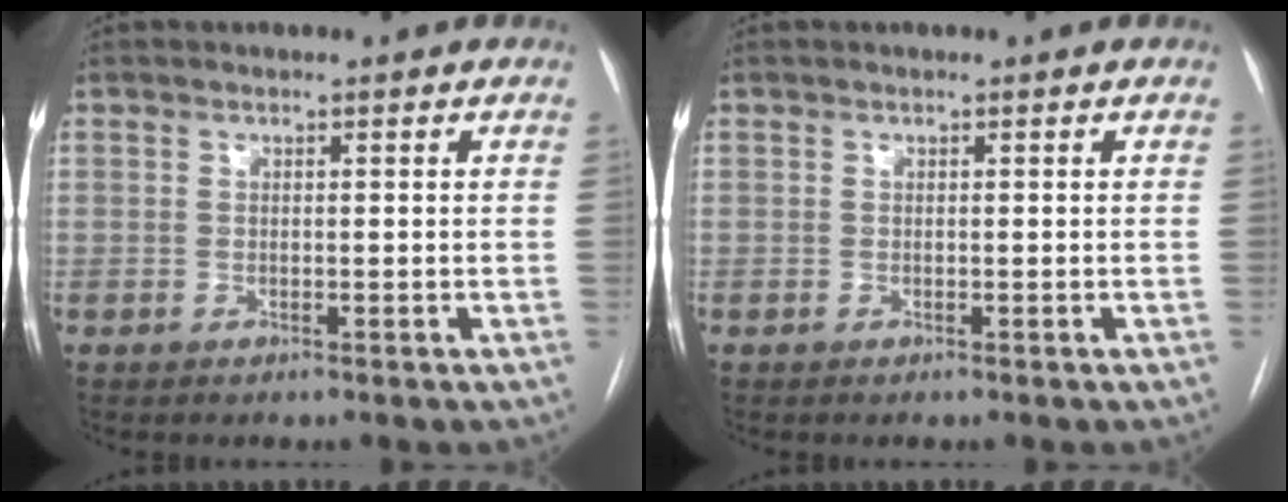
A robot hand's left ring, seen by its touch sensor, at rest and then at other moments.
{"total": 0.0}